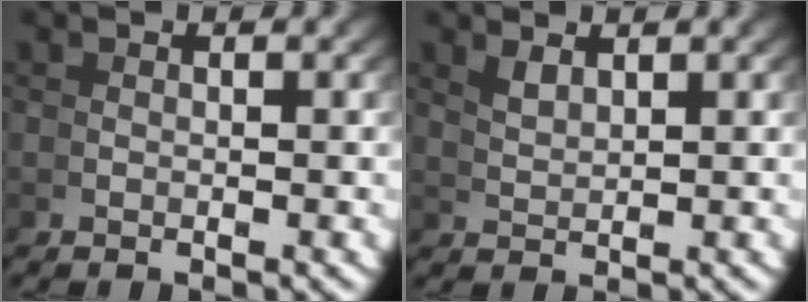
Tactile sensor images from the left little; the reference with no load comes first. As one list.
[{"total": 1.8, "force": [1.6, -0.7, 0.3], "torque": [-0.006, -0.002, 0.041]}]